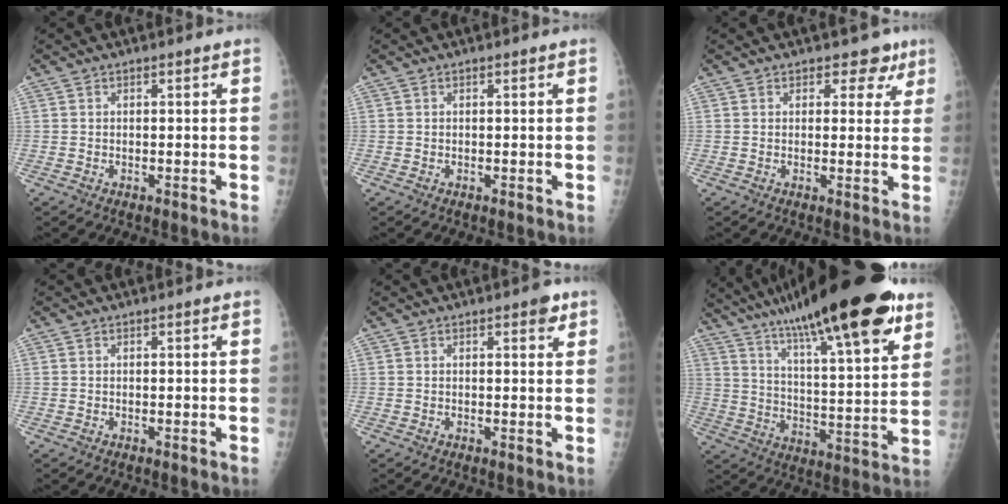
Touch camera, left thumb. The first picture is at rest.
{"total": 0.0}
{"total": 4.5, "force": [2.9, 3.1, 1.3], "torque": [0.020, -0.012, 0.031]}
{"total": 0.0}
{"total": 2.3, "force": [1.4, 1.0, 1.6], "torque": [-0.011, -0.004, 0.013]}
{"total": 29.1, "force": [19.1, 5.9, 21.2], "torque": [-0.318, -0.039, 0.298]}